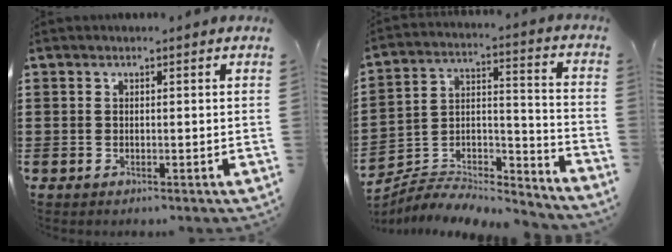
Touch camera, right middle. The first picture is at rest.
{"total": 5.9, "force": [-5.6, 1.5, 1.1], "torque": [-0.010, 0.005, -0.110]}